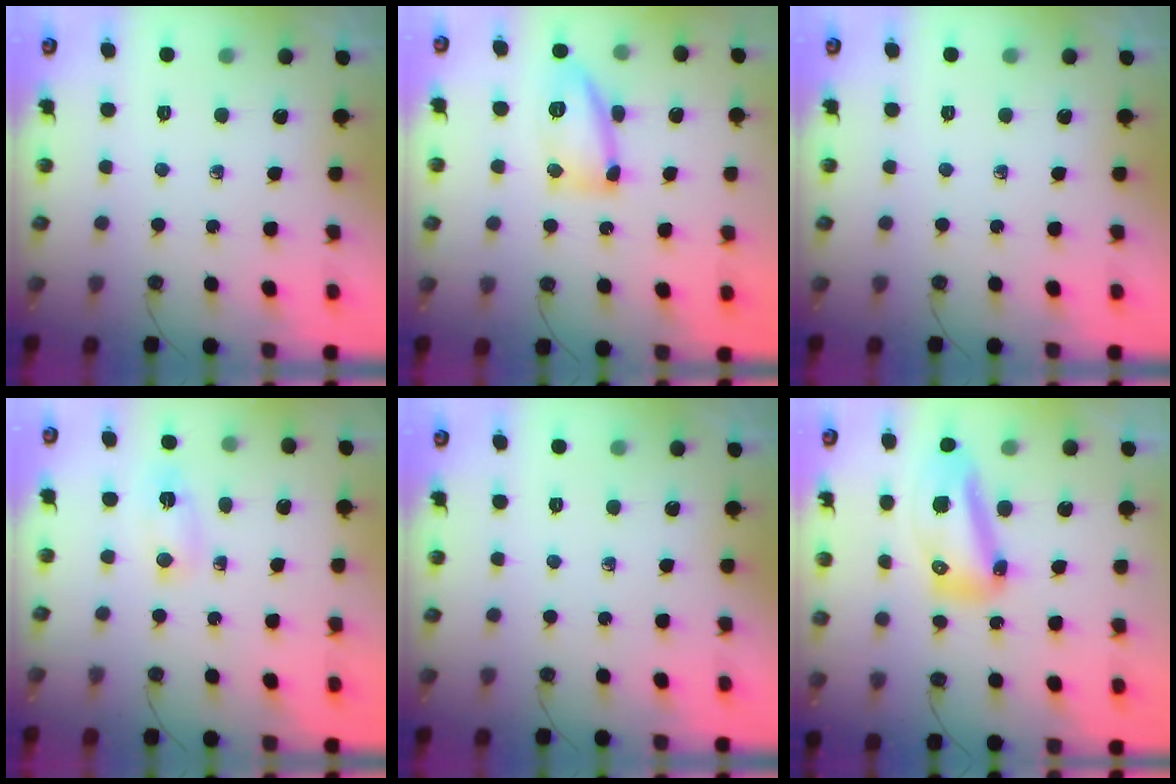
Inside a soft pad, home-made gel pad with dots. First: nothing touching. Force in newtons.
{"total": 14.5, "press": 14.4, "slide": 1.1}
{"total": 0.0}
{"total": 2.8, "press": 2.5, "slide": 1.4}
{"total": 0.0}
{"total": 12.8, "press": 12.7, "slide": 1.3}